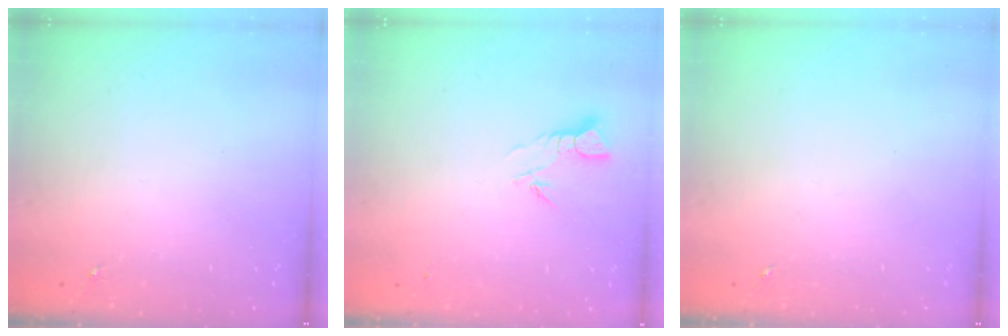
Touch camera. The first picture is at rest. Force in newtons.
{"total": 3.4, "press": 3.4, "slide": 0.2}
{"total": 0.0}